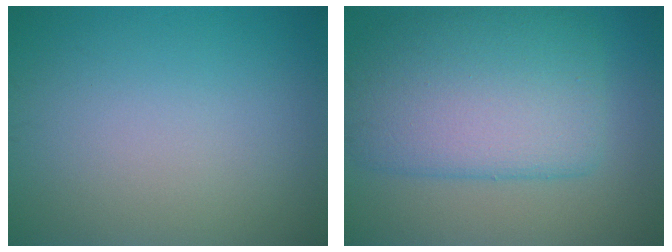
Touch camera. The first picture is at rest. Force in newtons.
{"total": 9.0, "press": 9.0, "slide": 0.3}